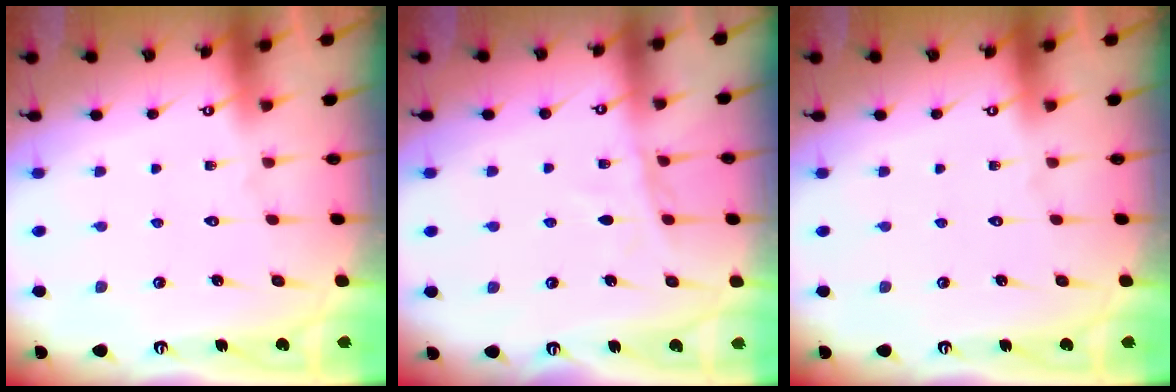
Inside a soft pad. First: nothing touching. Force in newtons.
{"total": 6.4, "press": 6.4, "slide": 0.6}
{"total": 0.0}